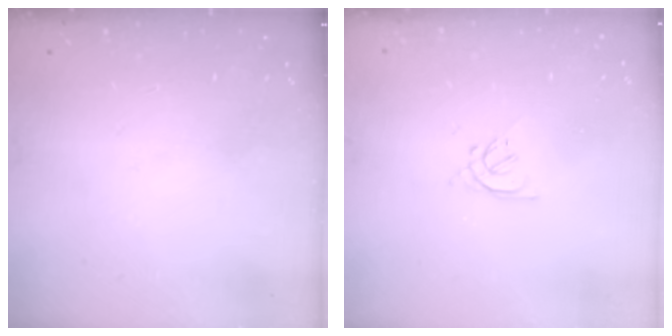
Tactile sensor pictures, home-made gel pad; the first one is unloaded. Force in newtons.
{"total": 2.0, "press": 1.9, "slide": 0.5}